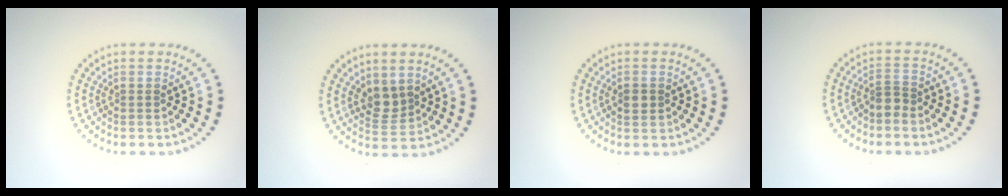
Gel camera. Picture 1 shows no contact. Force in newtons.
{"total": 2.1, "press": 1.8, "slide": 1.2}
{"total": 1.4, "press": 1.4, "slide": 0.1}
{"total": 1.3, "press": 0.9, "slide": 0.9}